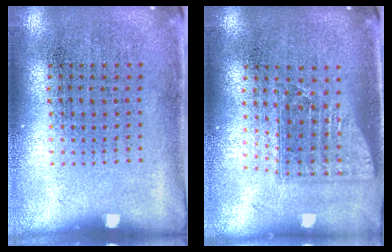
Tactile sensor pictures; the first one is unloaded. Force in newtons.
{"total": 1.5, "press": 1.2, "slide": 1.0}